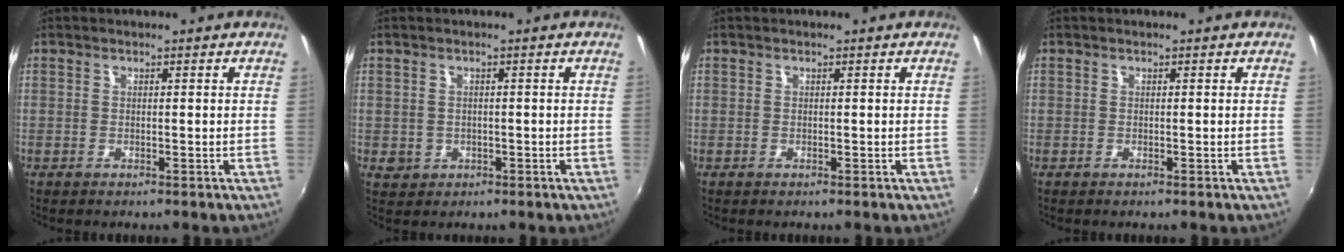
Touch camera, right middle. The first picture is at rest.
{"total": 2.6, "force": [-0.4, 2.4, 0.8], "torque": [-0.016, -0.003, -0.002]}
{"total": 0.0}
{"total": 0.0}